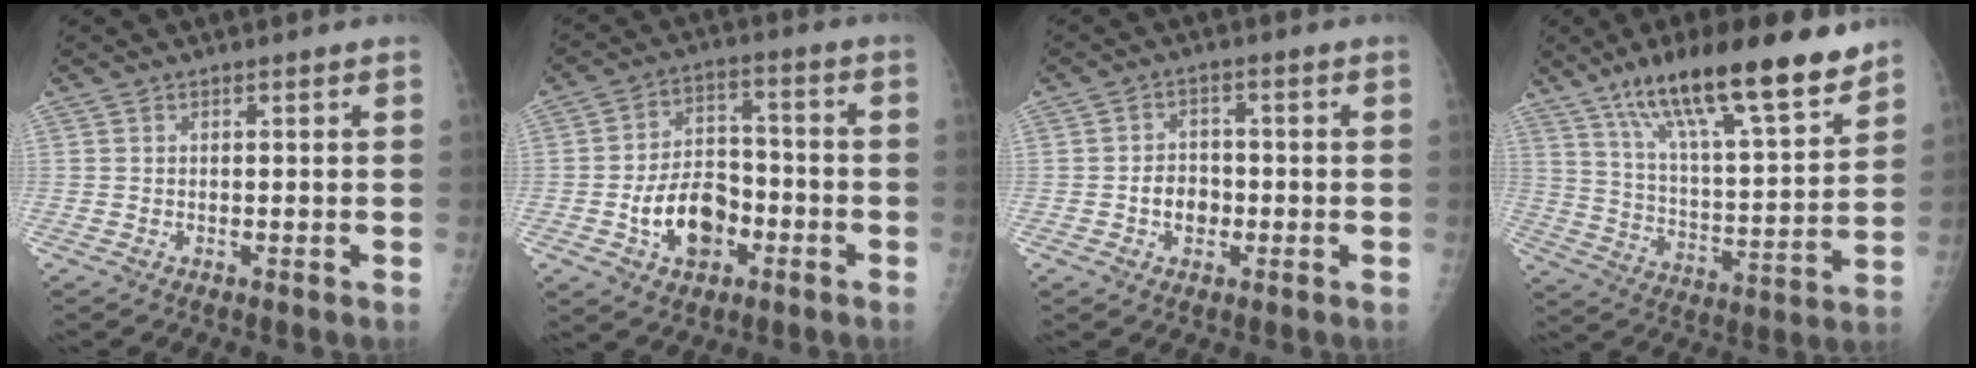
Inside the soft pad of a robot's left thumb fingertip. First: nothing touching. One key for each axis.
{"total": 11.9, "fx": -4.1, "fy": 8.0, "fz": 7.7, "tx": -0.100, "ty": 0.032, "tz": -0.067}
{"total": 4.6, "fx": -1.2, "fy": 3.7, "fz": 2.6, "tx": -0.020, "ty": 0.012, "tz": -0.022}
{"total": 22.3, "fx": 15.3, "fy": 4.9, "fz": 15.5, "tx": -0.236, "ty": -0.060, "tz": 0.256}